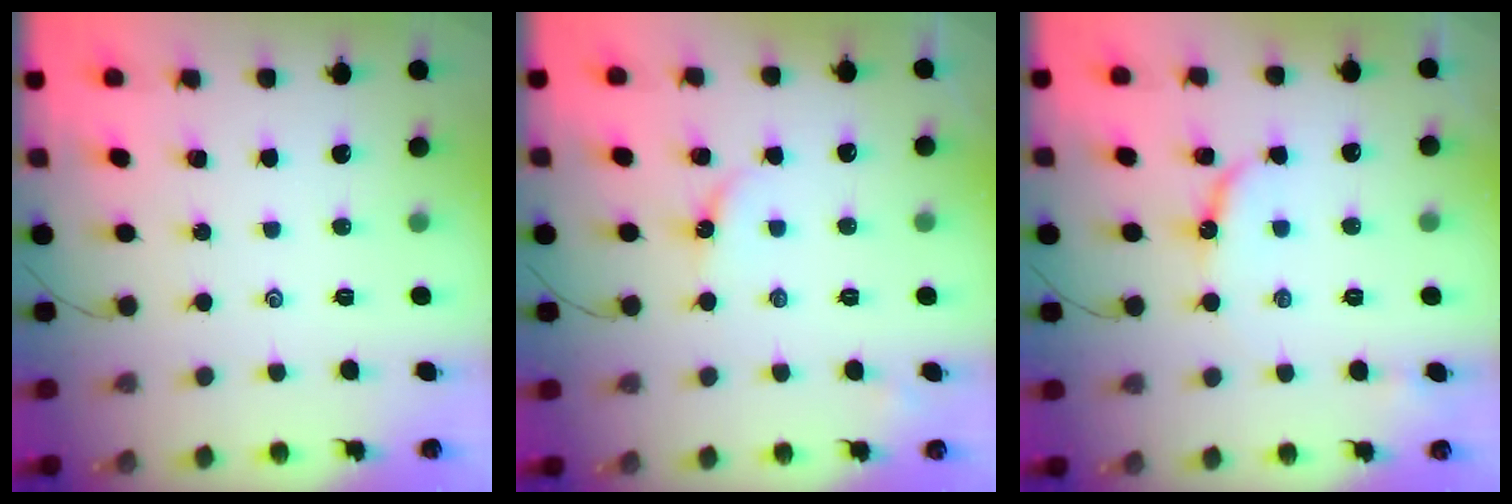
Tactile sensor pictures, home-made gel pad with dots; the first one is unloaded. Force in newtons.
{"total": 3.7, "press": 3.7, "slide": 0.4}
{"total": 6.8, "press": 6.7, "slide": 0.6}